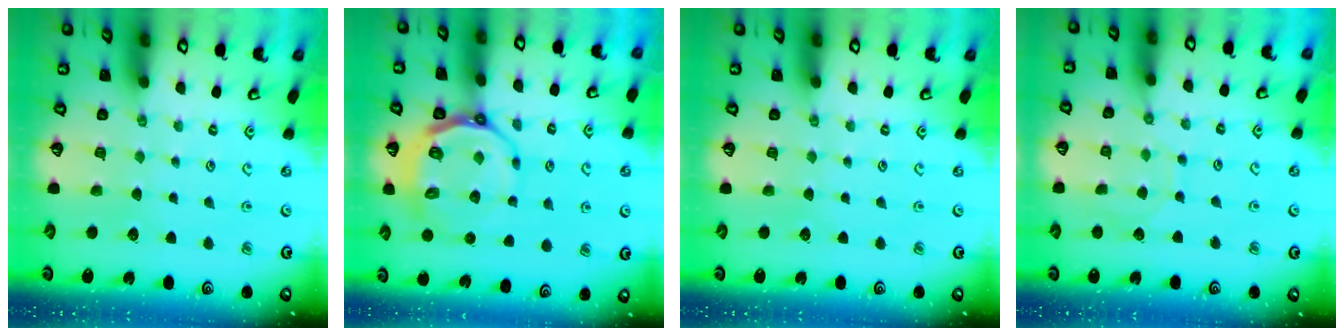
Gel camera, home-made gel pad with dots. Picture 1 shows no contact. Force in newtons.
{"total": 11.7, "press": 11.2, "slide": 3.2}
{"total": 0.0}
{"total": 5.5, "press": 5.5, "slide": 0.3}